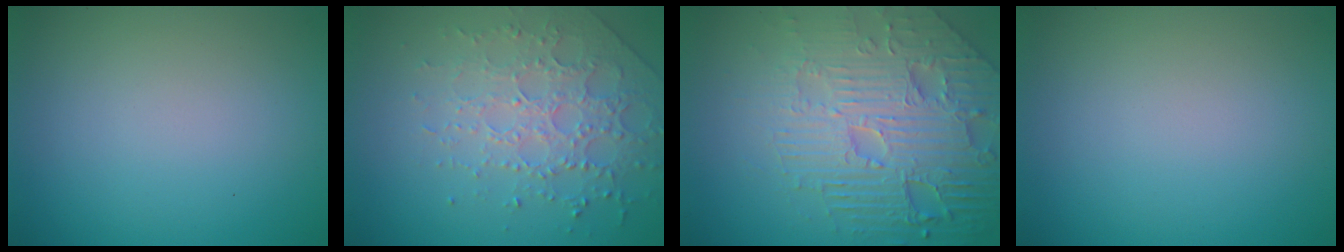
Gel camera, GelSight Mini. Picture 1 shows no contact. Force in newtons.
{"total": 3.8, "press": 3.6, "slide": 1.2}
{"total": 8.7, "press": 6.1, "slide": 6.2}
{"total": 0.0}